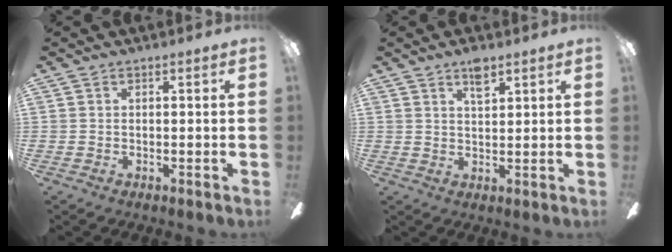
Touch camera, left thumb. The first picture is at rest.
{"total": 4.6, "force": [3.3, 1.7, 2.8], "torque": [-0.038, -0.013, 0.054]}